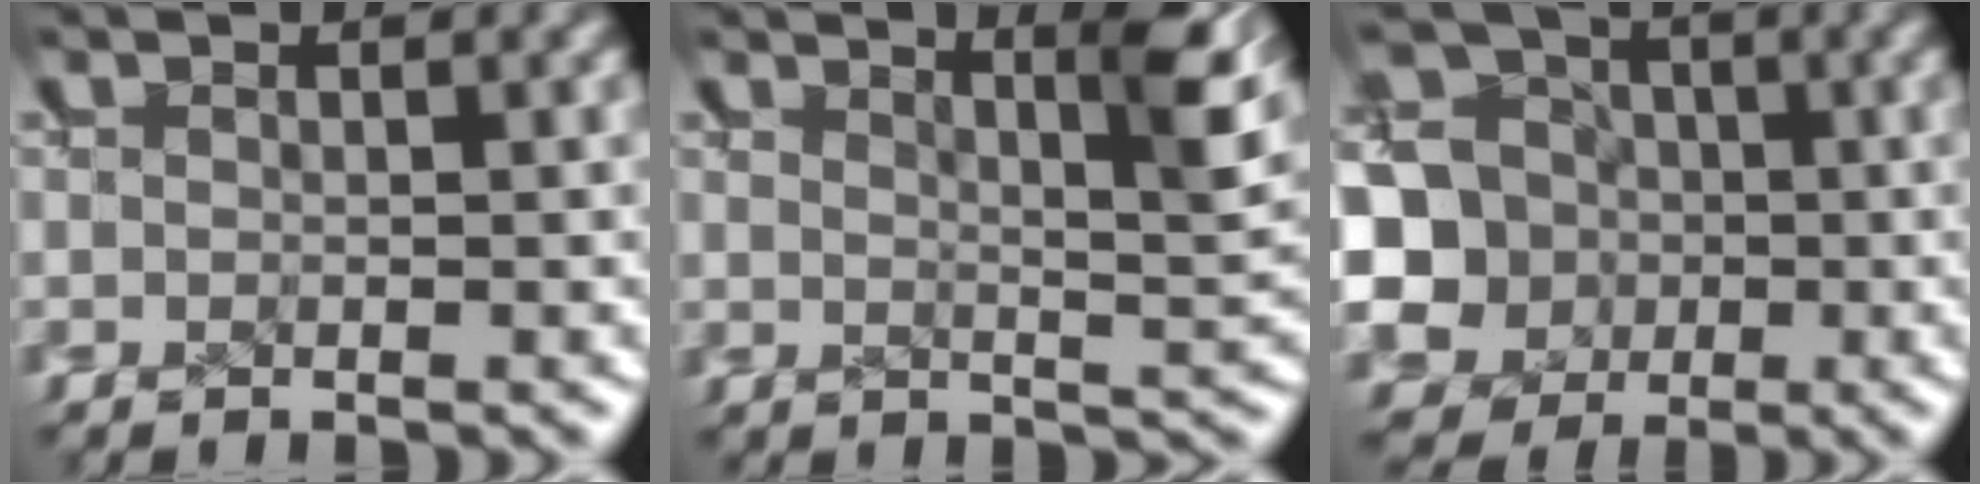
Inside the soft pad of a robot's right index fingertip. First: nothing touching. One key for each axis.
{"total": 5.3, "fx": 3.5, "fy": 0.0, "fz": 3.9, "tx": -0.027, "ty": 0.002, "tz": 0.057}
{"total": 11.6, "fx": -0.4, "fy": 10.8, "fz": 4.0, "tx": -0.098, "ty": -0.038, "tz": -0.013}